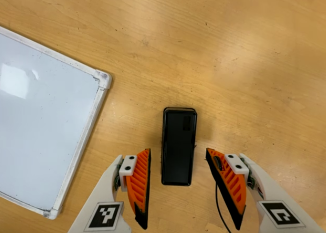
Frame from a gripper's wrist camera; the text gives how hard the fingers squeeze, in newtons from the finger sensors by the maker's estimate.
{"total": 0.0}